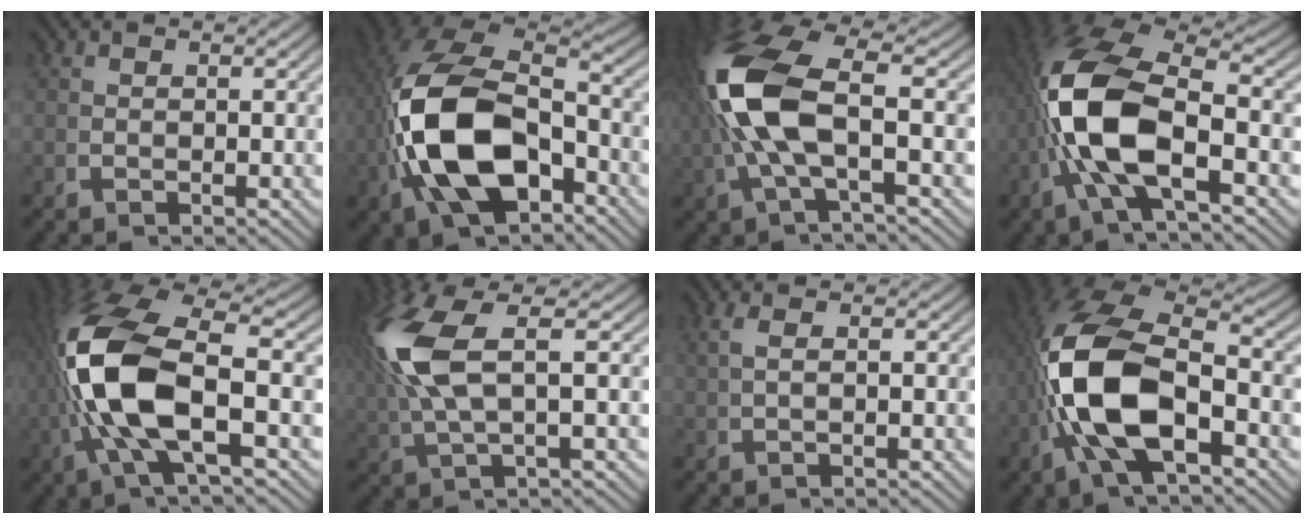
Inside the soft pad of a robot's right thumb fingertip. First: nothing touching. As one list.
[{"total": 16.2, "force": [-1.8, 10.5, 12.2], "torque": [-0.279, -0.045, -0.010]}, {"total": 10.5, "force": [0.6, 4.6, 9.5], "torque": [-0.214, -0.003, 0.018]}, {"total": 12.4, "force": [-0.6, 6.6, 10.5], "torque": [-0.236, -0.027, 0.003]}, {"total": 13.0, "force": [-0.4, 6.0, 11.5], "torque": [-0.261, -0.023, 0.008]}, {"total": 8.6, "force": [1.7, 3.9, 7.4], "torque": [-0.171, 0.001, 0.041]}, {"total": 1.1, "force": [0.5, -0.2, 1.0], "torque": [-0.023, 0.009, 0.013]}, {"total": 14.2, "force": [-1.0, 8.1, 11.6], "torque": [-0.264, -0.034, 0.000]}]